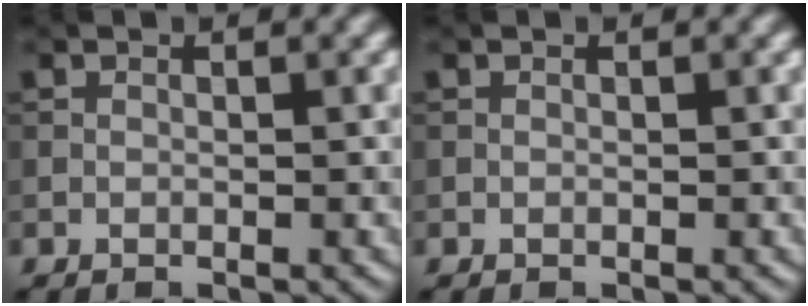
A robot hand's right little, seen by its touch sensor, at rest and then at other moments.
{"total": 0.0}